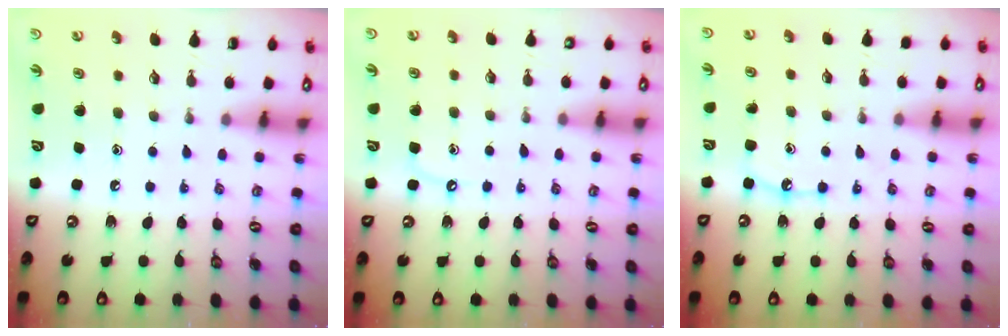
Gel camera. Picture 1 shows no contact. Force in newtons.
{"total": 4.6, "press": 4.6, "slide": 0.6}
{"total": 7.6, "press": 7.6, "slide": 0.6}